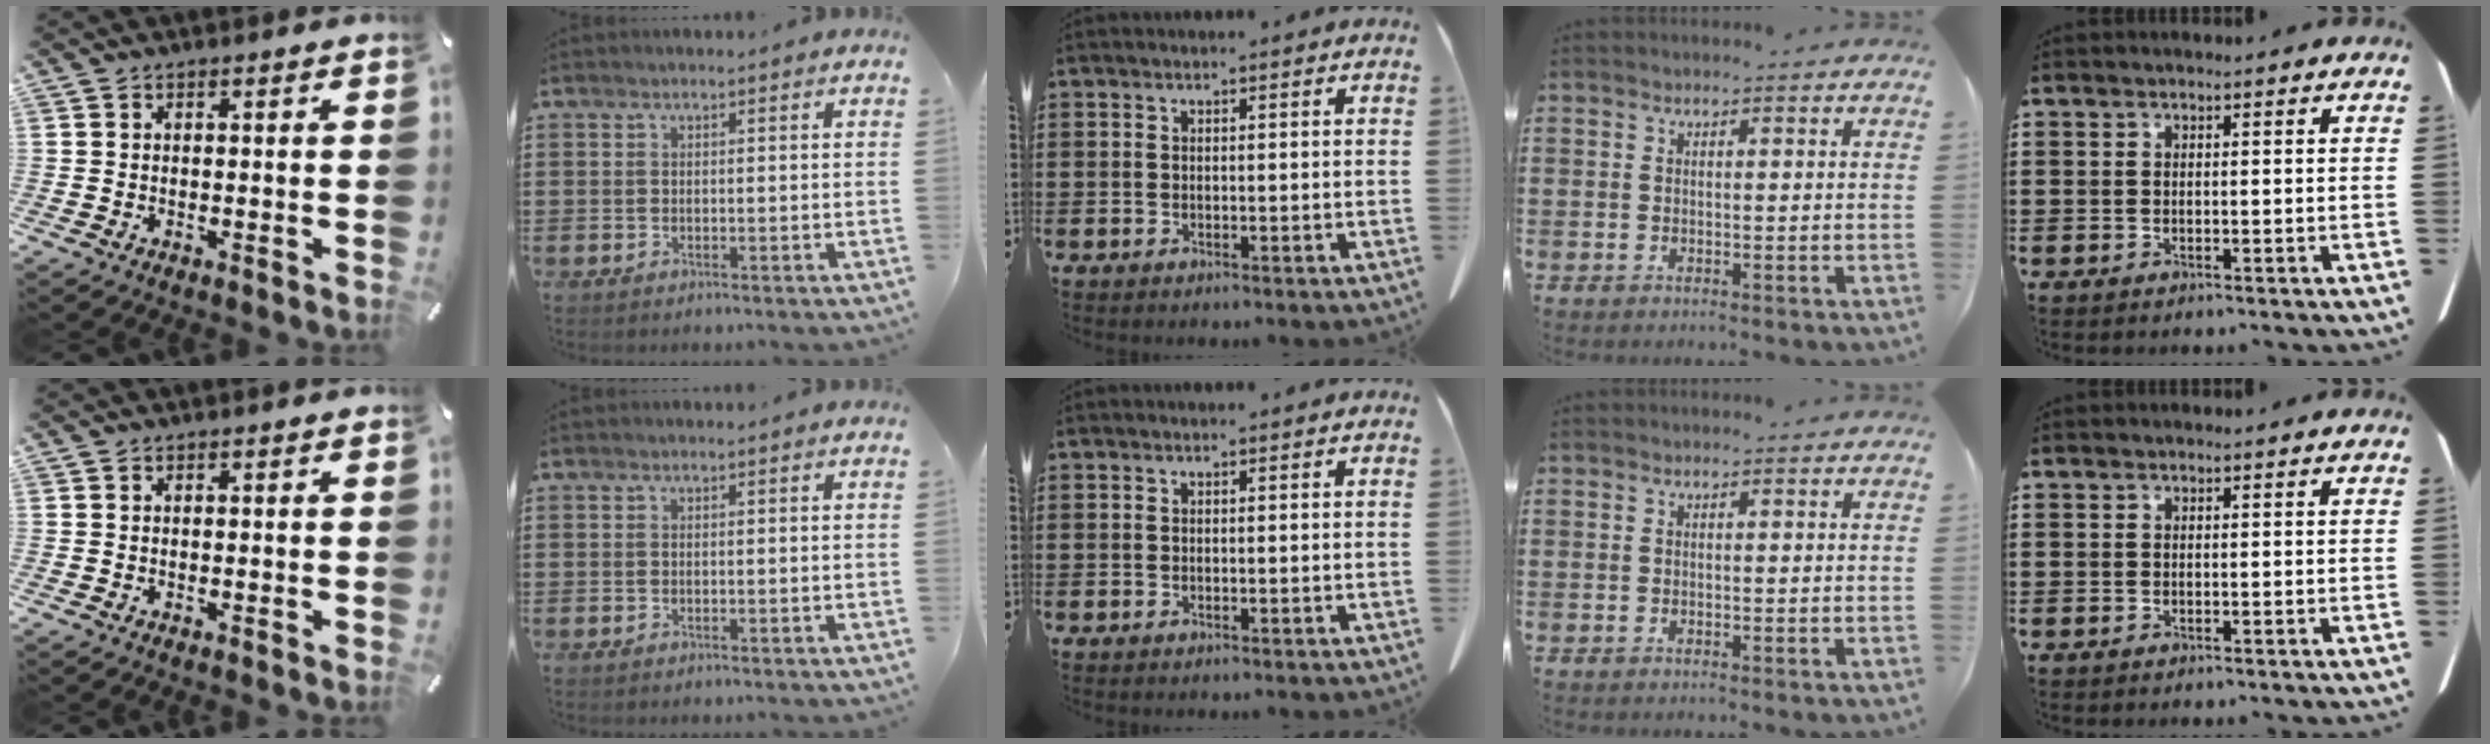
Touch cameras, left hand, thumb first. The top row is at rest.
{}